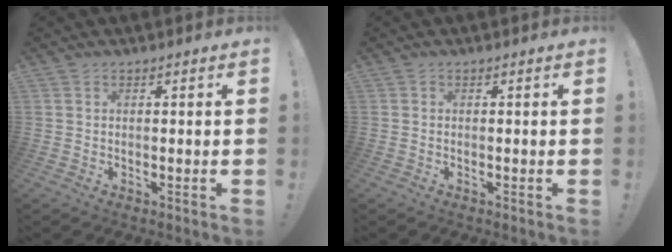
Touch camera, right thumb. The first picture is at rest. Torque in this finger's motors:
{"motor_torque": [0.15, -0.04, 0.05, -0.12, 0.00]}